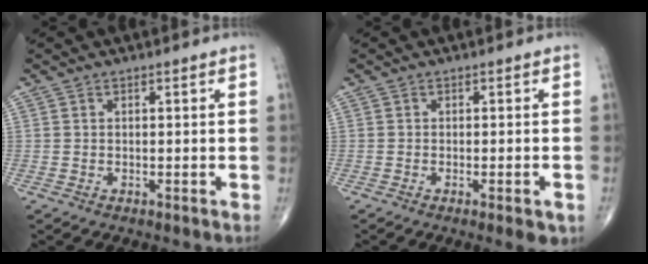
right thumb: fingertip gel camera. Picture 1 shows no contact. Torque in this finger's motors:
{"motor_torque": [0.01, 0.13, 0.21, -0.03, 0.02]}